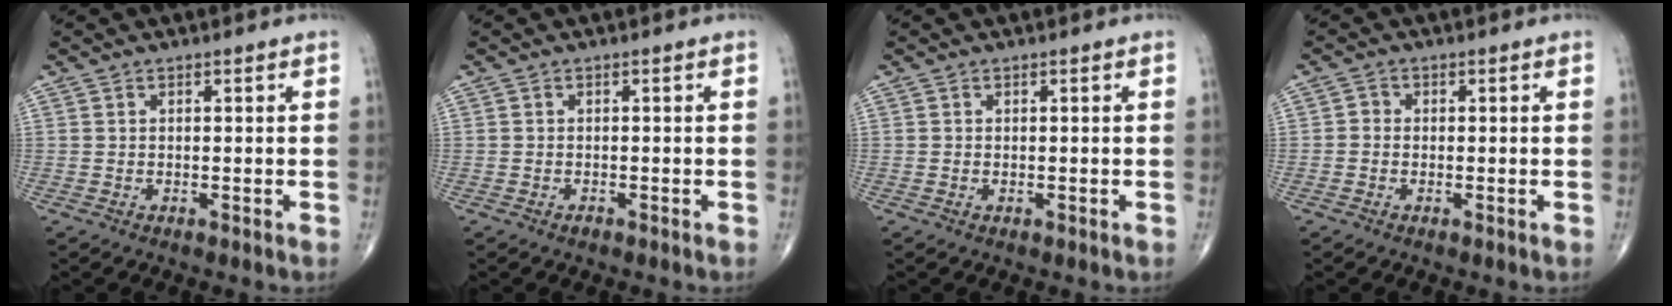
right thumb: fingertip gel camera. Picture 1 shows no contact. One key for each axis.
{"total": 0.6, "fx": -0.5, "fy": 0.3, "fz": 0.2, "tx": -0.001, "ty": 0.003, "tz": -0.010}
{"total": 0.0}
{"total": 1.3, "fx": -0.3, "fy": 1.2, "fz": 0.6, "tx": 0.000, "ty": 0.004, "tz": -0.011}